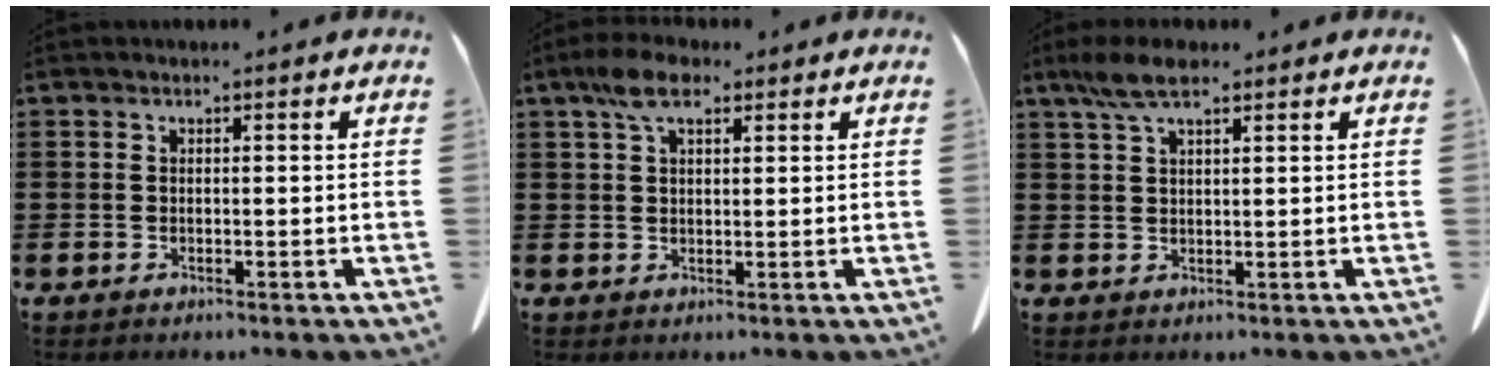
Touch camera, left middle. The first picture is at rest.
{"total": 5.6, "force": [3.3, 2.1, 4.0], "torque": [-0.087, 0.008, 0.060]}
{"total": 5.2, "force": [3.1, 1.5, 4.0], "torque": [-0.084, 0.004, 0.057]}